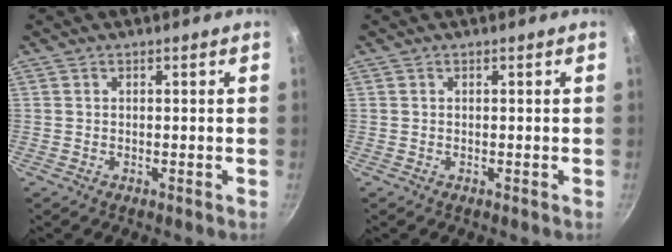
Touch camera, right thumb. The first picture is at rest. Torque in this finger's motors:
{"motor_torque": [-0.10, 0.01, -0.15, -0.28, 0.00]}